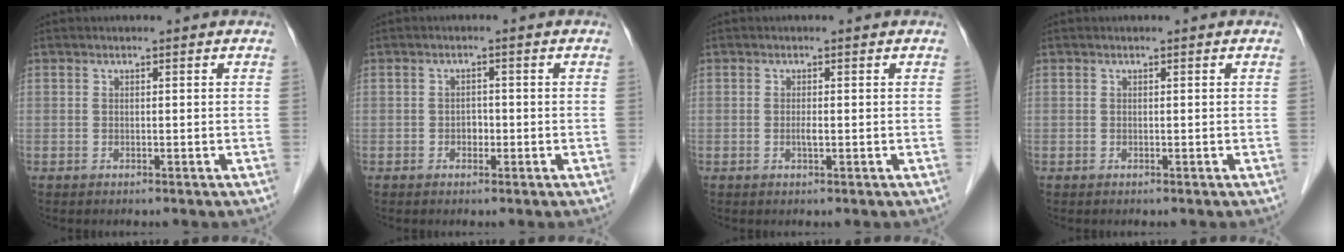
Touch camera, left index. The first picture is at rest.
{"total": 1.4, "force": [-0.5, 1.0, 0.8], "torque": [-0.011, 0.005, -0.008]}
{"total": 0.9, "force": [-0.1, 0.1, 0.9], "torque": [-0.018, -0.001, -0.001]}
{"total": 0.0}